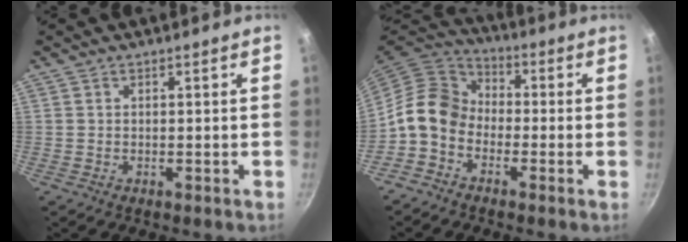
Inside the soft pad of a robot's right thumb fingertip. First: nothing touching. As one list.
[{"total": 9.5, "force": [-2.7, 7.4, 5.3], "torque": [-0.066, 0.041, -0.079]}]